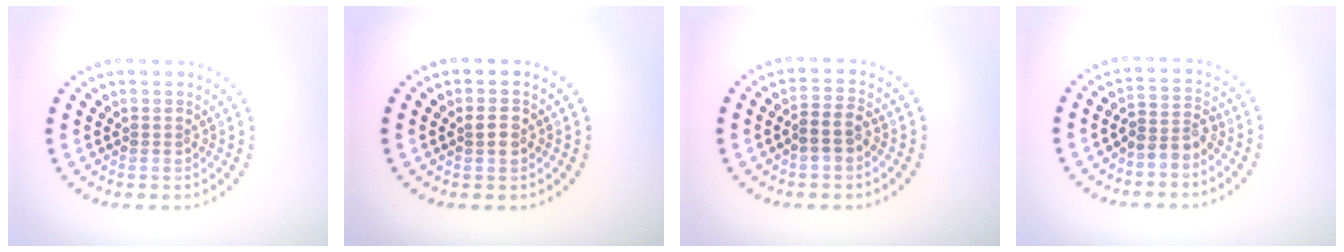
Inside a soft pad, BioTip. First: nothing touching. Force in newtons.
{"total": 1.3, "press": 1.3, "slide": 0.2}
{"total": 2.2, "press": 2.0, "slide": 0.9}
{"total": 2.5, "press": 2.0, "slide": 1.5}